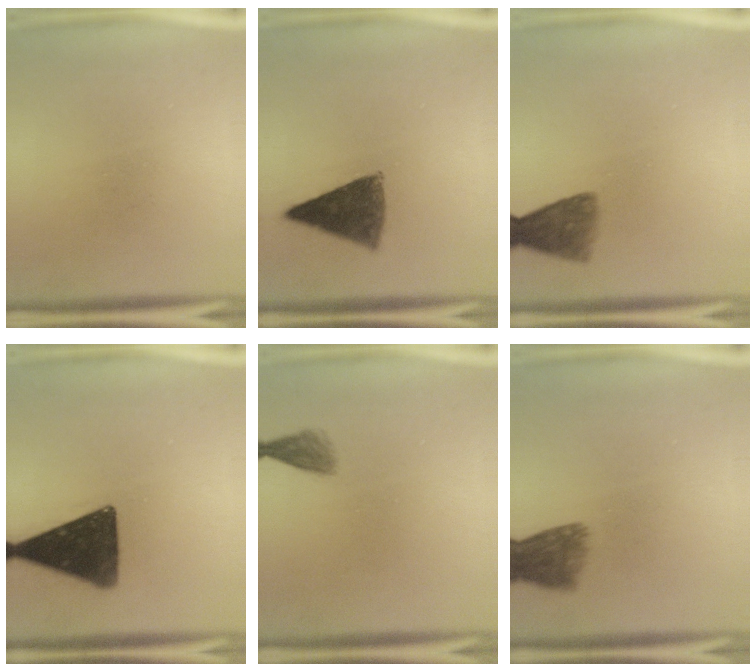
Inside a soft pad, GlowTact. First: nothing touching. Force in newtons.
{"total": 8.8}
{"total": 5.4}
{"total": 15.1}
{"total": 2.0}
{"total": 5.8}